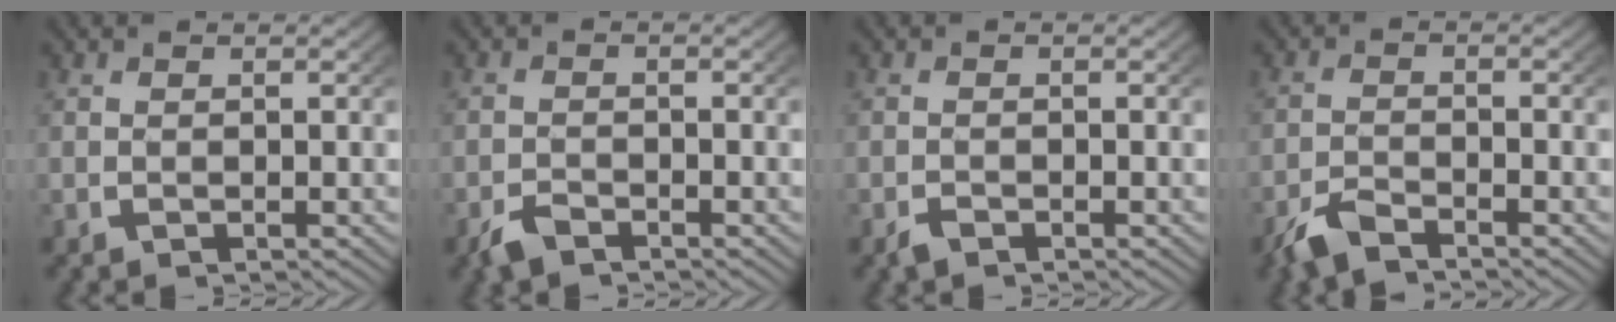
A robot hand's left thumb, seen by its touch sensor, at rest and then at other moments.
{"total": 1.9, "force": [-1.6, 0.7, 0.6], "torque": [-0.015, -0.006, -0.032]}
{"total": 0.9, "force": [-0.8, 0.4, 0.4], "torque": [-0.007, -0.005, -0.016]}
{"total": 2.8, "force": [-2.4, 0.9, 1.1], "torque": [-0.023, -0.004, -0.051]}